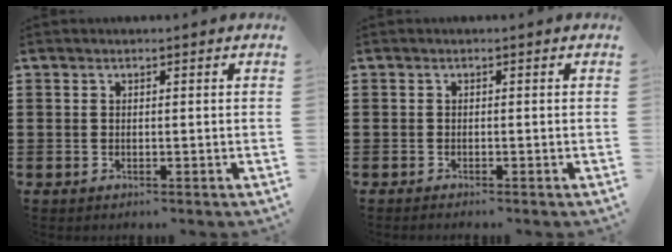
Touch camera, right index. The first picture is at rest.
{"total": 0.7, "force": [-0.7, -0.2, 0.0], "torque": [-0.001, -0.005, -0.013]}